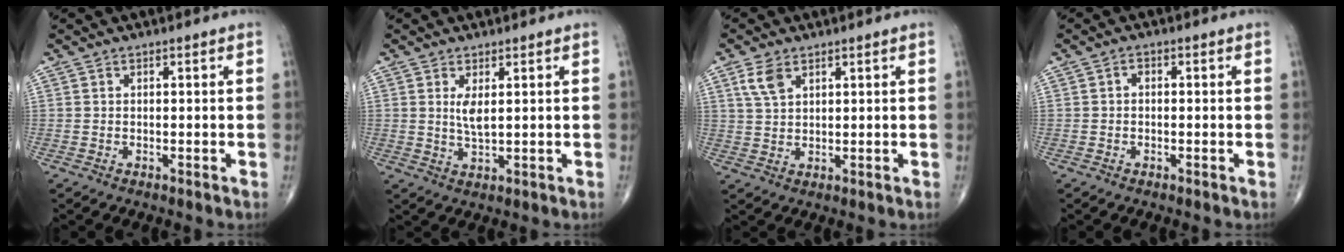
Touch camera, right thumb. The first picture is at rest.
{"total": 3.2, "force": [1.0, 0.9, 2.9], "torque": [-0.057, -0.014, 0.023]}
{"total": 4.3, "force": [2.3, 2.4, 2.7], "torque": [-0.054, -0.003, 0.053]}
{"total": 1.2, "force": [-0.1, 0.8, 0.8], "torque": [-0.006, 0.005, -0.007]}